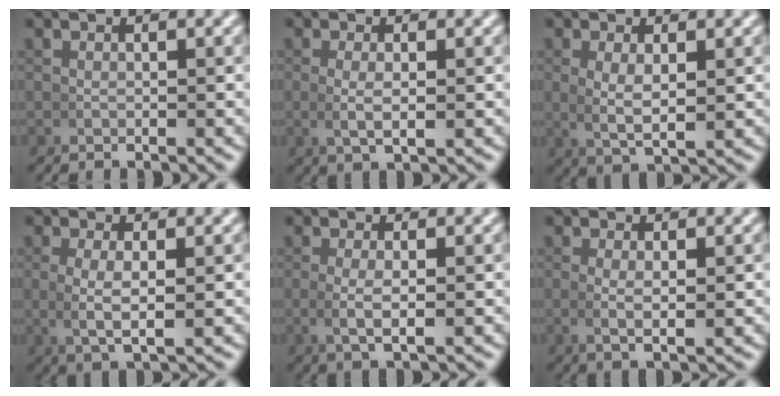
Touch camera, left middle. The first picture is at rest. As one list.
[{"total": 2.1, "force": [0.1, 0.4, 2.0], "torque": [-0.043, -0.007, 0.009]}, {"total": 3.4, "force": [0.6, 1.2, 3.2], "torque": [-0.059, -0.008, 0.020]}, {"total": 3.7, "force": [0.4, 1.1, 3.5], "torque": [-0.072, -0.009, 0.017]}, {"total": 2.7, "force": [-0.1, 0.7, 2.6], "torque": [-0.056, -0.008, 0.006]}, {"total": 2.2, "force": [0.2, 0.4, 2.1], "torque": [-0.045, -0.011, 0.012]}]